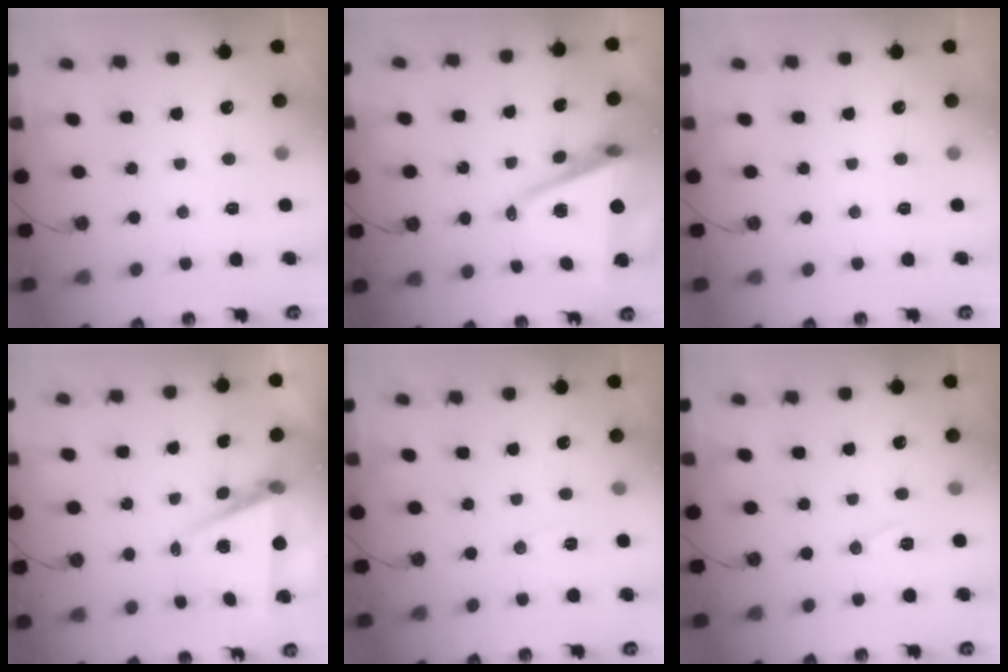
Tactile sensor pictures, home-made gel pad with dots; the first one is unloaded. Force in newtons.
{"total": 8.3, "press": 7.3, "slide": 4.1}
{"total": 0.0}
{"total": 7.8, "press": 6.4, "slide": 4.5}
{"total": 6.3, "press": 4.4, "slide": 4.5}
{"total": 6.8, "press": 5.7, "slide": 3.7}